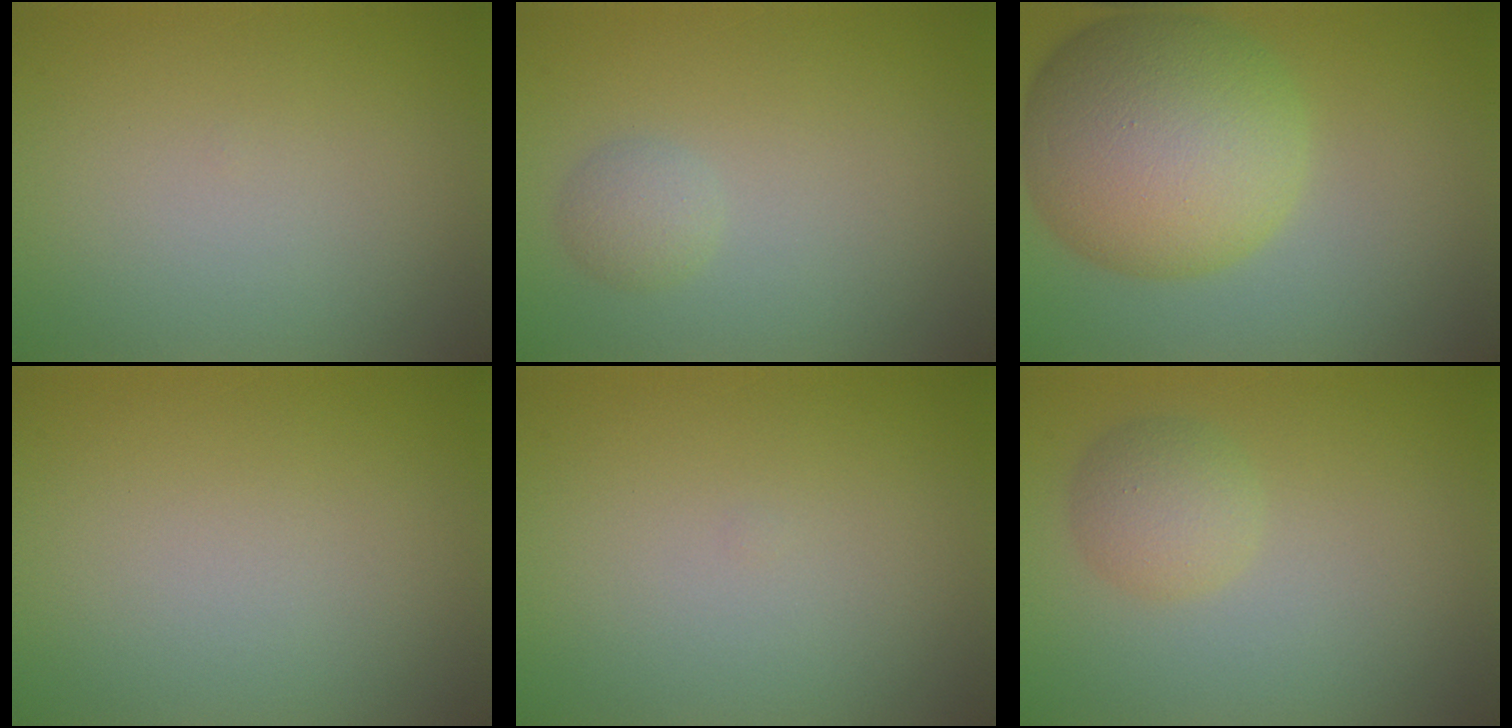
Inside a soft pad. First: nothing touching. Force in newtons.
{"total": 1.5, "press": 1.5, "slide": 0.0}
{"total": 12.2, "press": 12.2, "slide": 0.2}
{"total": 0.0}
{"total": 0.0}
{"total": 2.6, "press": 2.6, "slide": 0.1}